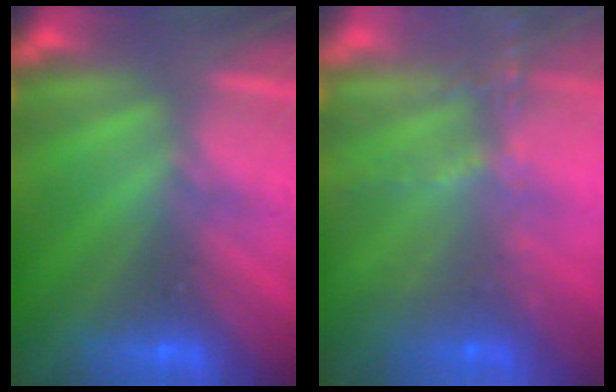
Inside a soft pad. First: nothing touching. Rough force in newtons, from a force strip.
{"total": 10.8}